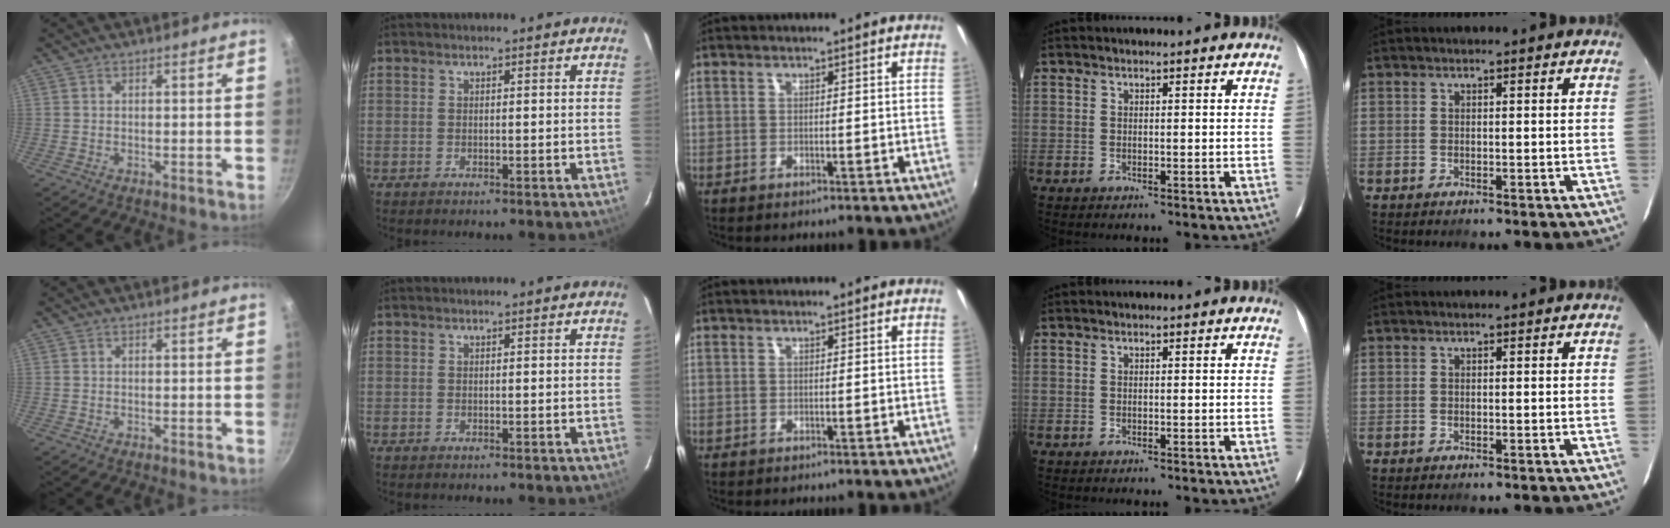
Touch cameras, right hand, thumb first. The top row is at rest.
{}